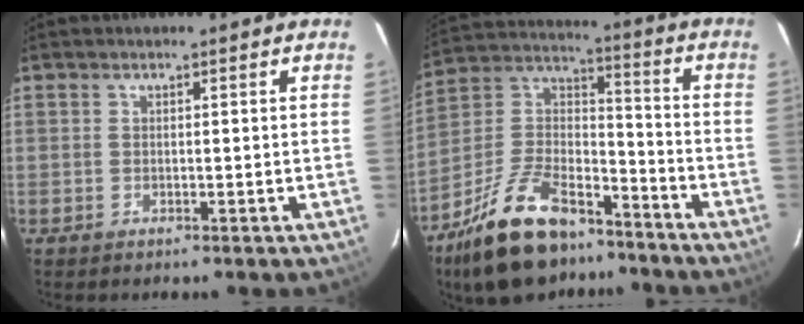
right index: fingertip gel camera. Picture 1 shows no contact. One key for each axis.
{"total": 21.1, "fx": -14.6, "fy": 9.7, "fz": 11.8, "tx": -0.242, "ty": 0.020, "tz": -0.245}